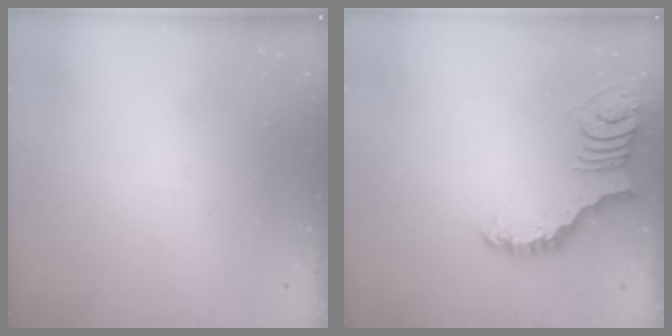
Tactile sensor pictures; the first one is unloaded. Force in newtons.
{"total": 3.0, "press": 3.0, "slide": 0.3}